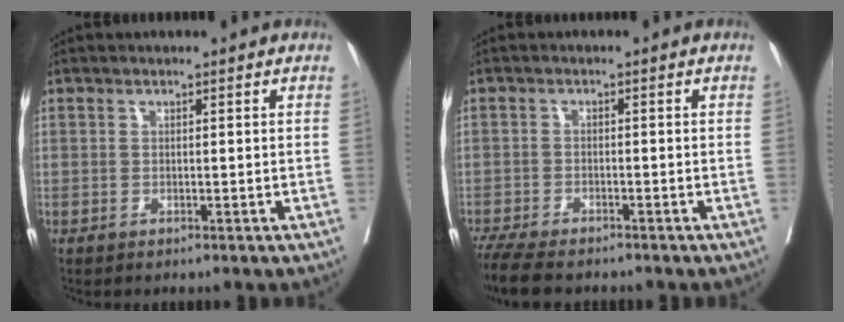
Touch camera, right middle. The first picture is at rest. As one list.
[{"total": 8.6, "force": [-7.2, 2.0, 4.2], "torque": [-0.071, -0.017, -0.118]}]